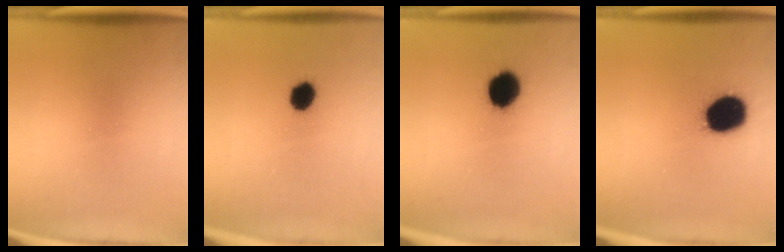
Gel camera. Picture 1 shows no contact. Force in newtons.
{"total": 4.4}
{"total": 8.8}
{"total": 16.3}